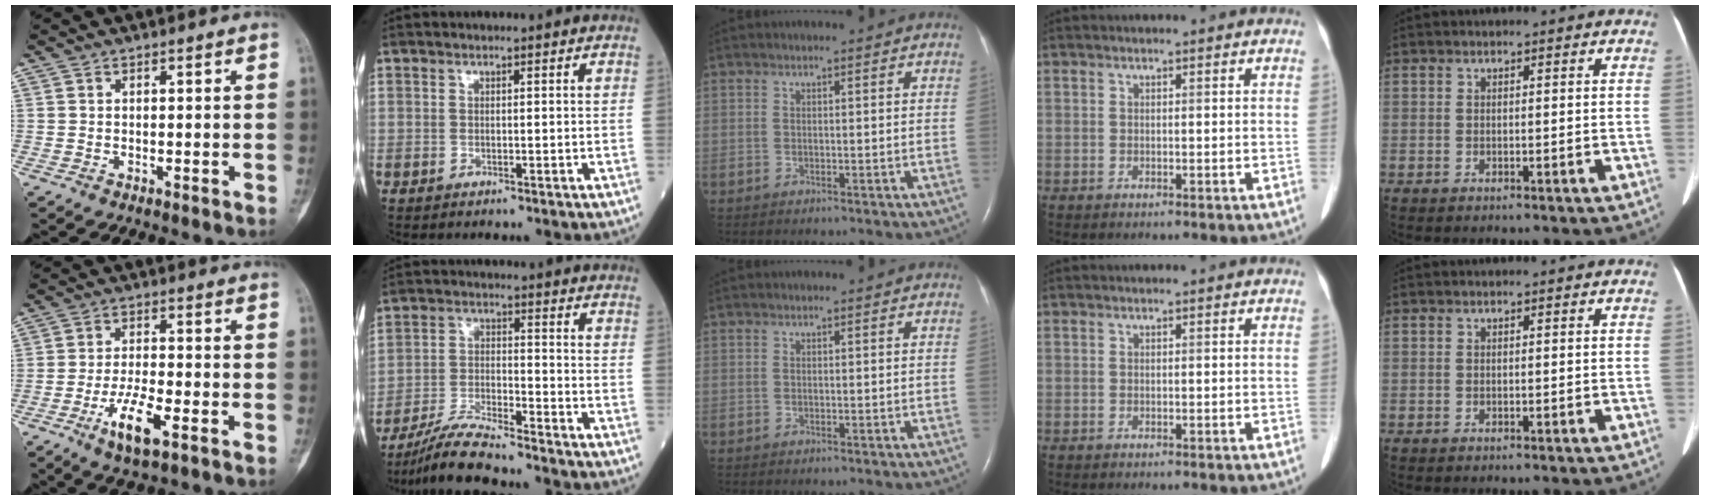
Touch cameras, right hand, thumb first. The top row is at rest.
{"thumb": {"total": 8.0, "force": [-3.8, 2.3, 6.7], "torque": [-0.131, 0.010, -0.065]}, "index": {"total": 8.4, "force": [-7.8, 0.0, 3.1], "torque": [-0.061, -0.015, -0.146]}}